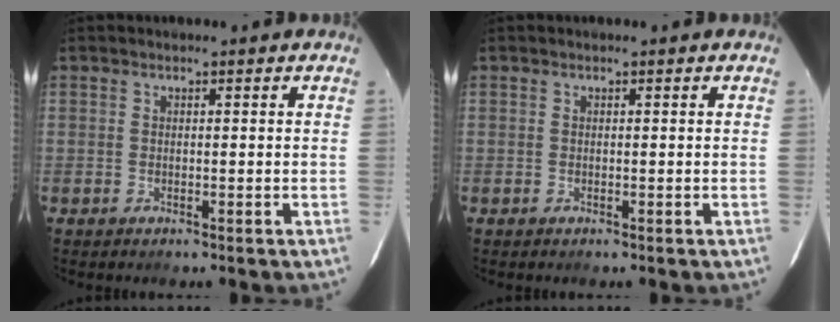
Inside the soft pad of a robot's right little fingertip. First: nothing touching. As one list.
[{"total": 0.0}]